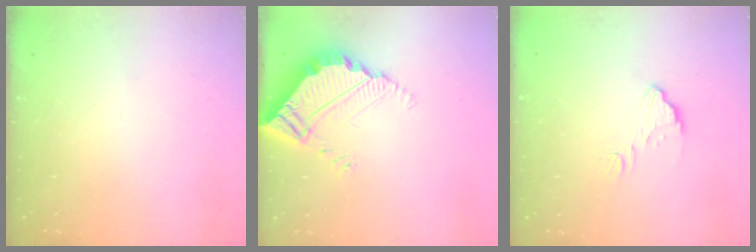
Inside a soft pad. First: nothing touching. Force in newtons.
{"total": 5.8, "press": 5.8, "slide": 0.3}
{"total": 5.9, "press": 5.9, "slide": 0.4}